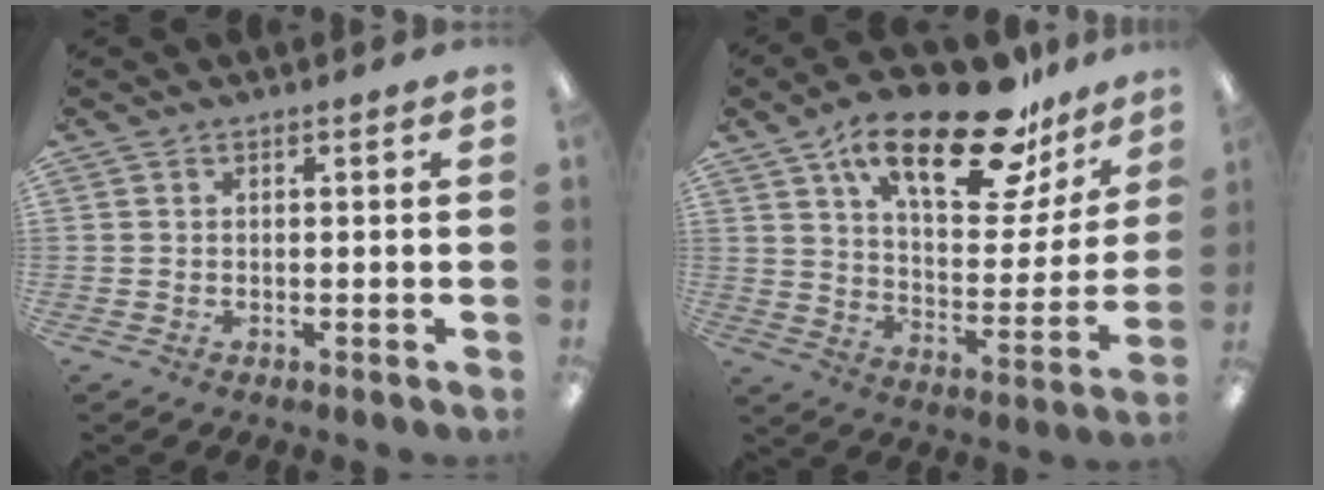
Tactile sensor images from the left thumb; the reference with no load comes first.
{"total": 24.5, "force": [15.9, 9.3, 16.1], "torque": [-0.244, -0.090, 0.263]}